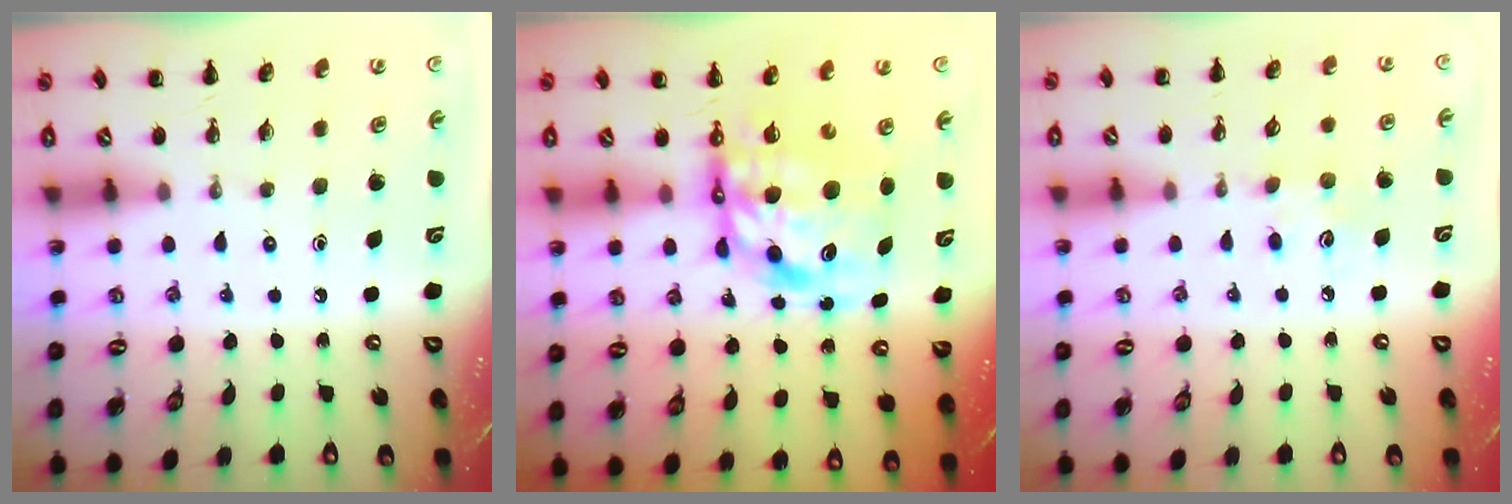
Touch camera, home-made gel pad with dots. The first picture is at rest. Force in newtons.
{"total": 10.4, "press": 10.0, "slide": 2.8}
{"total": 5.4, "press": 5.2, "slide": 1.3}